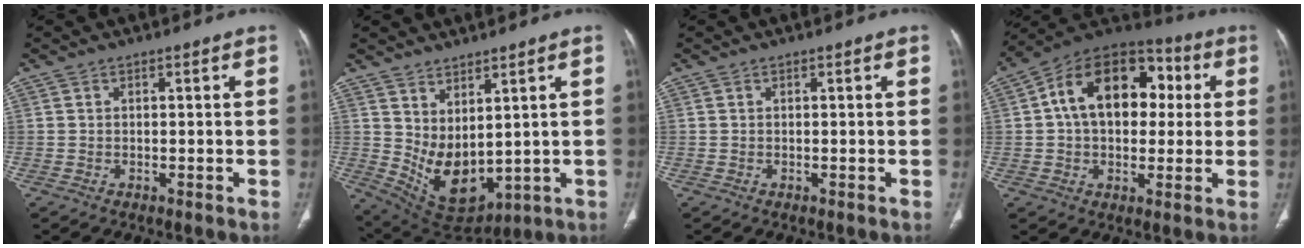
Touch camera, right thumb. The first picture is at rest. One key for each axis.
{"total": 11.1, "fx": 2.5, "fy": 6.2, "fz": 8.9, "tx": -0.143, "ty": -0.032, "tz": 0.081}
{"total": 0.0}
{"total": 19.6, "fx": 3.2, "fy": 13.0, "fz": 14.4, "tx": -0.198, "ty": 0.031, "tz": 0.042}